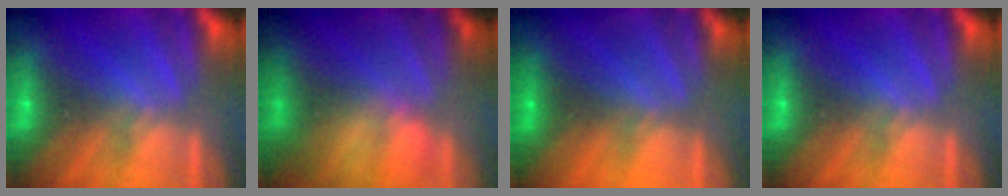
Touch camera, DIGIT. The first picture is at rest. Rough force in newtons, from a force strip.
{"total": 4.5}
{"total": 3.3}
{"total": 0.0}